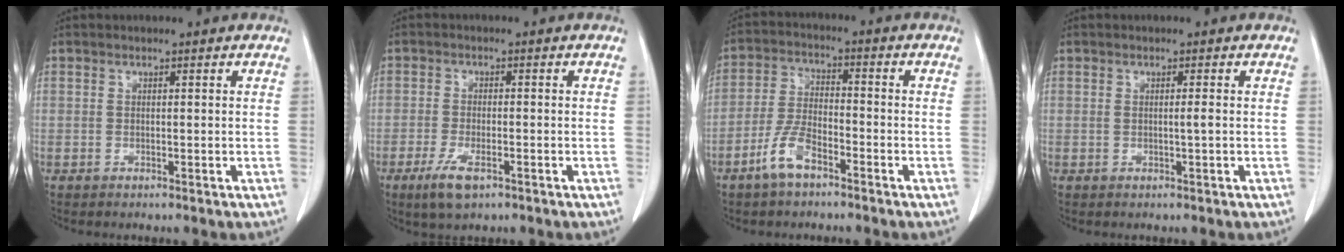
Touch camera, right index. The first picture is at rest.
{"total": 5.0, "force": [-2.9, 1.5, 3.8], "torque": [-0.079, -0.009, -0.048]}
{"total": 6.6, "force": [-4.3, 2.1, 4.6], "torque": [-0.103, 0.002, -0.086]}
{"total": 1.0, "force": [-0.1, -0.2, 1.0], "torque": [-0.017, -0.001, -0.002]}